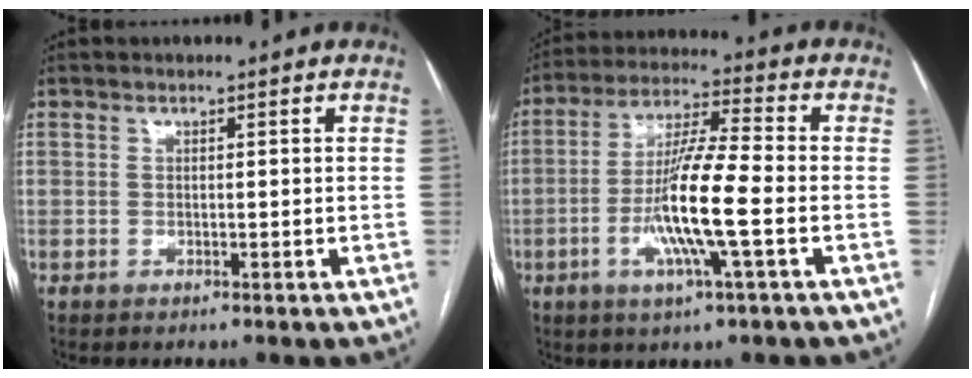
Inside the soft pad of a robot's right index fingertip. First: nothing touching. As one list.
[{"total": 12.1, "force": [-3.1, 0.2, 11.7], "torque": [-0.227, -0.005, -0.064]}]